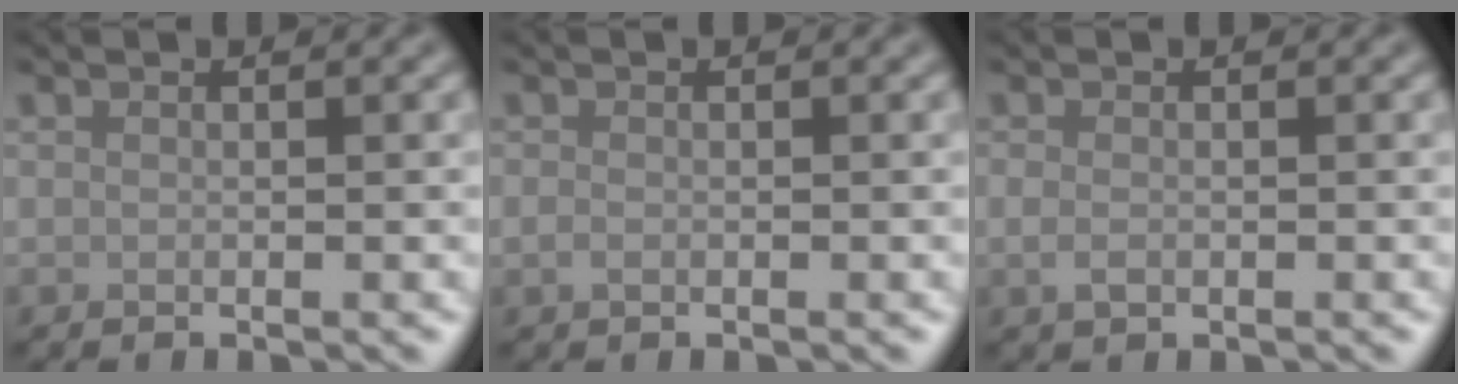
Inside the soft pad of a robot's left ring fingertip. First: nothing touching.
{"total": 0.7, "force": [-0.3, 0.4, 0.4], "torque": [-0.011, -0.002, -0.005]}
{"total": 1.2, "force": [-0.3, 0.7, 0.8], "torque": [-0.019, -0.002, -0.006]}